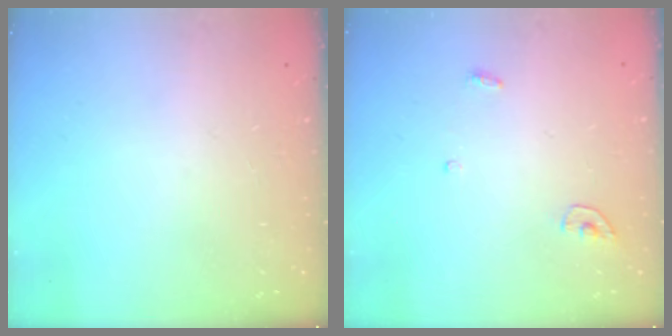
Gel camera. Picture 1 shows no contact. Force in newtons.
{"total": 3.4, "press": 3.4, "slide": 0.3}